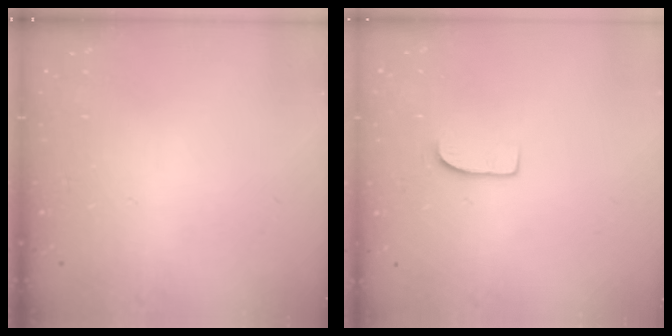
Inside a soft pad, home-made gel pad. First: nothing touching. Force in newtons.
{"total": 5.8, "press": 5.8, "slide": 0.5}